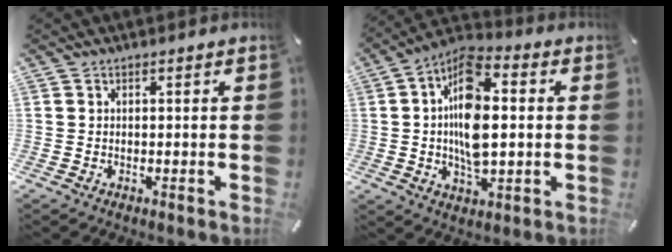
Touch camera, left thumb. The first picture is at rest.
{"total": 14.4, "force": [0.7, 7.4, 12.3], "torque": [-0.258, 0.000, 0.010]}